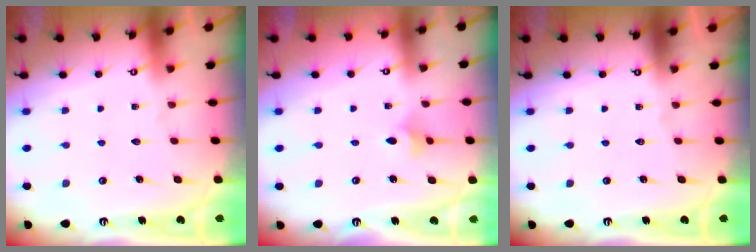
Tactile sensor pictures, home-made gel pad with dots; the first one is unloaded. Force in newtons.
{"total": 3.0, "press": 2.9, "slide": 0.7}
{"total": 0.0}